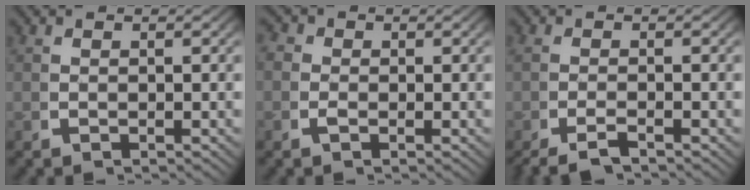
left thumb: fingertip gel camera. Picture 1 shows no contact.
{"total": 1.6, "force": [-0.1, 1.5, 0.5], "torque": [-0.014, -0.006, -0.007]}
{"total": 2.6, "force": [-2.2, 0.4, 1.2], "torque": [-0.030, -0.009, -0.036]}